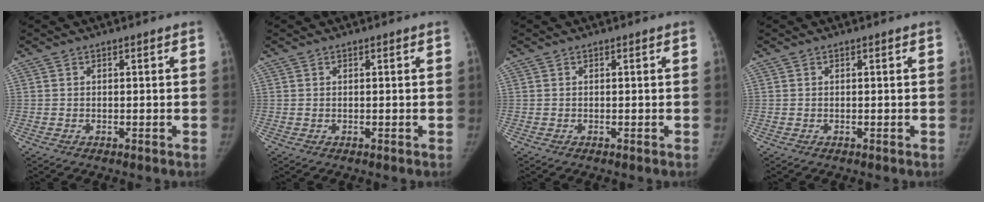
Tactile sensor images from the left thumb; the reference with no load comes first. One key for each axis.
{"total": 0.0}
{"total": 0.0}
{"total": 0.0}